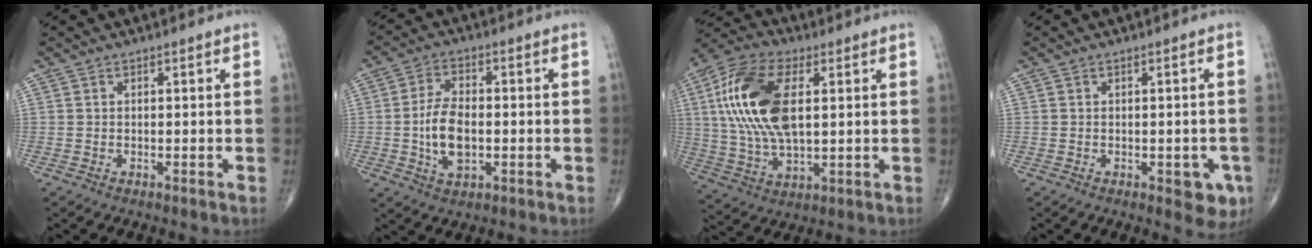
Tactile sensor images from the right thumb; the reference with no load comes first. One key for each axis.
{"total": 8.8, "fx": -1.2, "fy": 4.9, "fz": 7.2, "tx": -0.131, "ty": 0.005, "tz": -0.022}
{"total": 18.9, "fx": 3.8, "fy": 9.4, "fz": 15.9, "tx": -0.326, "ty": 0.004, "tz": 0.068}
{"total": 5.0, "fx": -1.9, "fy": 2.5, "fz": 3.9, "tx": -0.019, "ty": -0.001, "tz": -0.020}